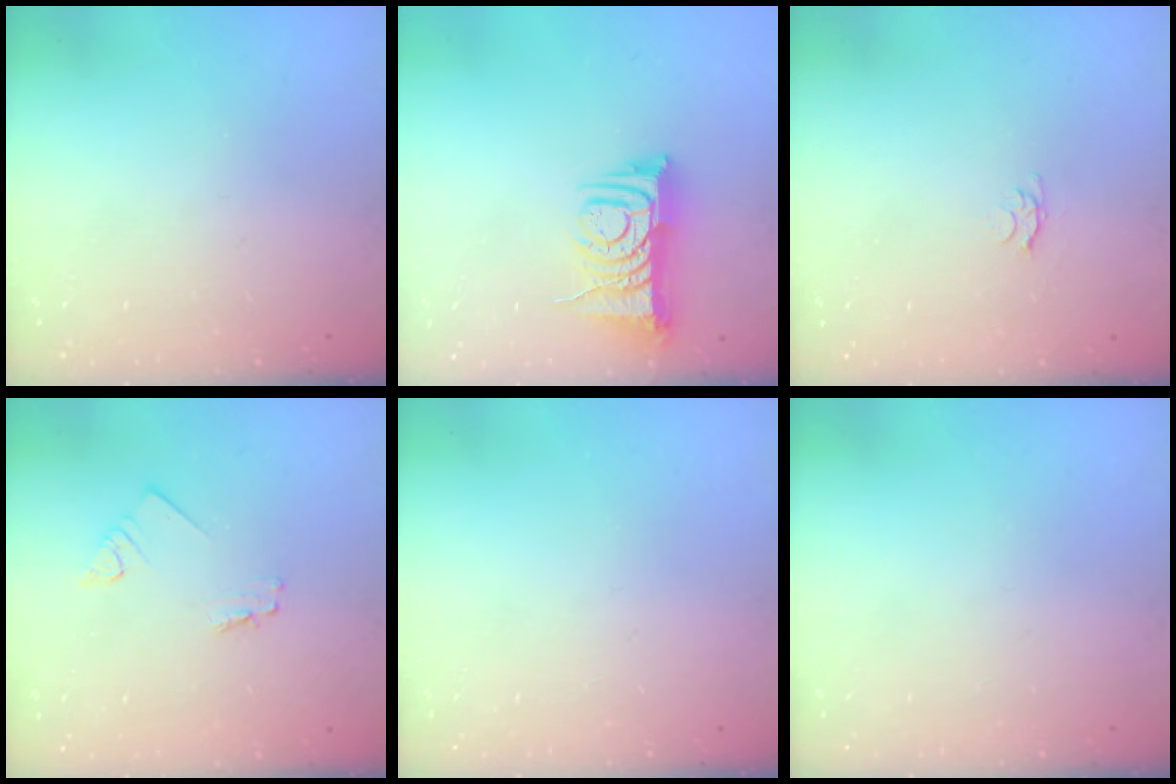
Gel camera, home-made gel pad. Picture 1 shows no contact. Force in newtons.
{"total": 9.0, "press": 8.9, "slide": 1.0}
{"total": 3.3, "press": 3.2, "slide": 0.5}
{"total": 1.8, "press": 1.7, "slide": 0.2}
{"total": 0.0}
{"total": 0.0}